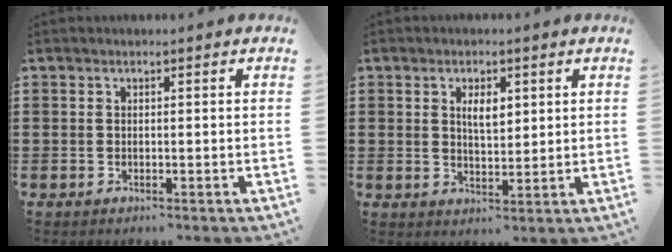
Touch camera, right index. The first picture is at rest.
{"total": 3.5, "force": [1.4, 1.4, 2.8], "torque": [-0.053, 0.002, 0.022]}